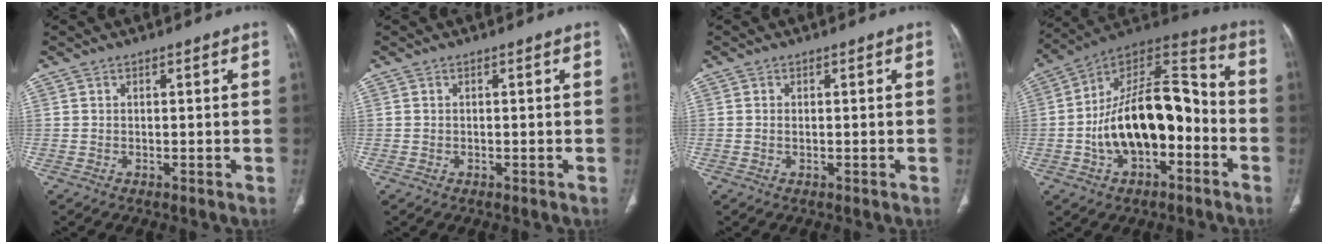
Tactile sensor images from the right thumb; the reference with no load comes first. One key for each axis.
{"total": 0.0}
{"total": 0.7, "fx": 0.0, "fy": 0.4, "fz": 0.5, "tx": -0.014, "ty": 0.003, "tz": 0.000}
{"total": 21.1, "fx": -4.3, "fy": 11.5, "fz": 17.1, "tx": -0.264, "ty": 0.057, "tz": -0.073}